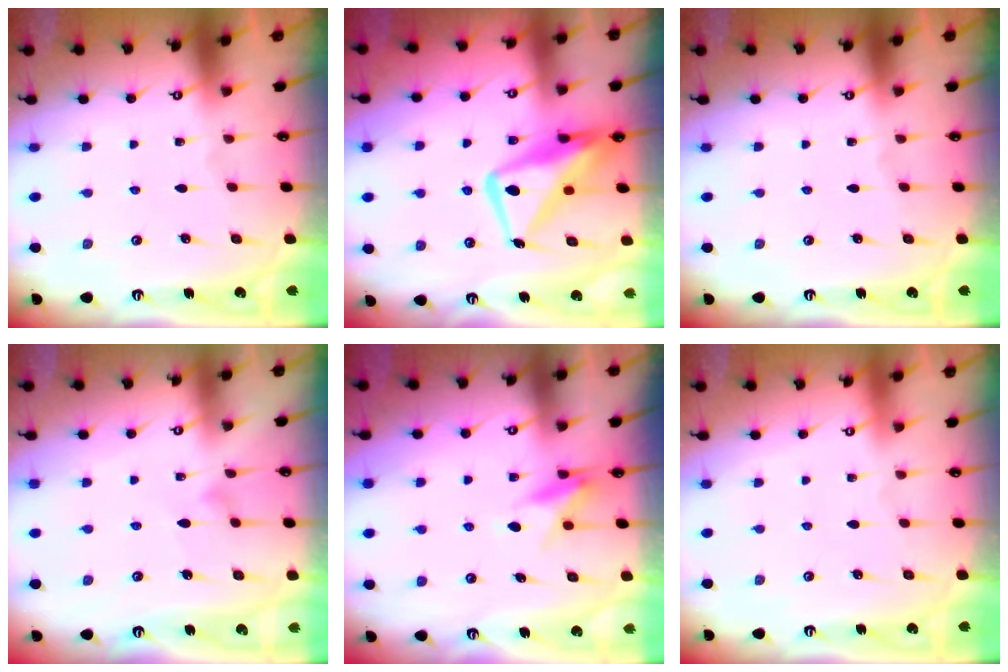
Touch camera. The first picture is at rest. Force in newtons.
{"total": 15.5, "press": 15.4, "slide": 1.1}
{"total": 0.0}
{"total": 5.4, "press": 5.4, "slide": 0.3}
{"total": 8.8, "press": 8.7, "slide": 0.8}
{"total": 3.9, "press": 3.9, "slide": 0.1}